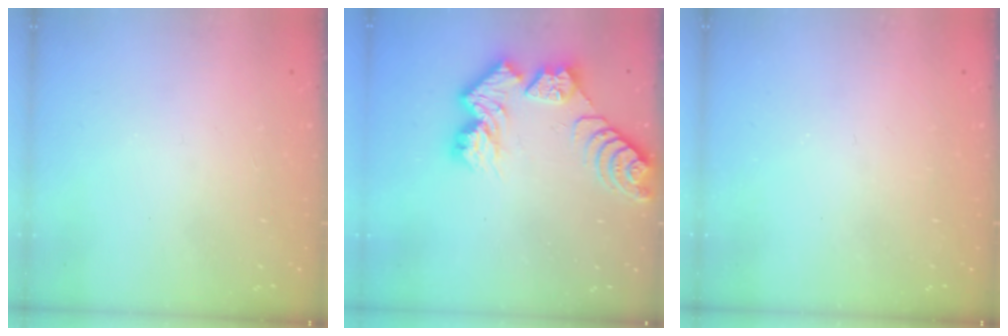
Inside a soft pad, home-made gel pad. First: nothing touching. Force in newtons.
{"total": 12.7, "press": 12.6, "slide": 1.0}
{"total": 0.0}